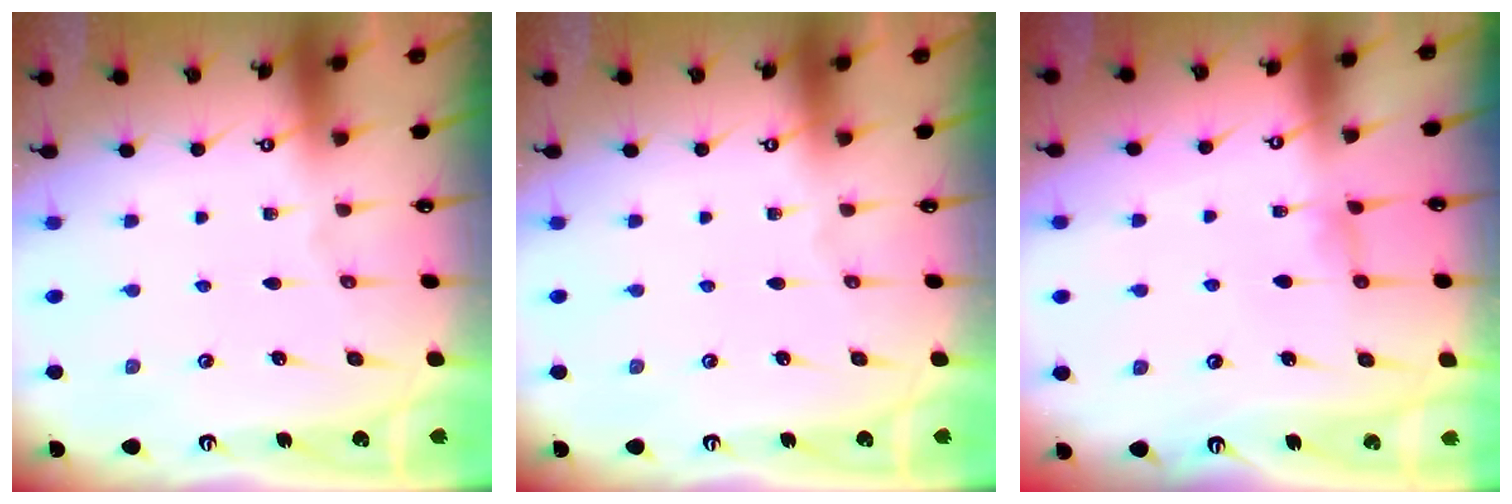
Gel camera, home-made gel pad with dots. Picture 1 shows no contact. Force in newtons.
{"total": 0.0}
{"total": 1.0, "press": 0.8, "slide": 0.7}